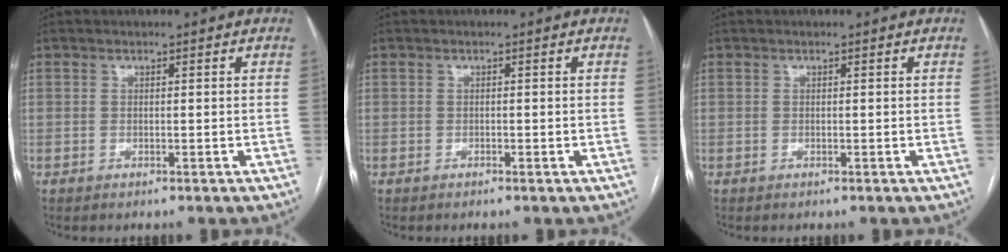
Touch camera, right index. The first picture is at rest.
{"total": 0.0}
{"total": 0.0}